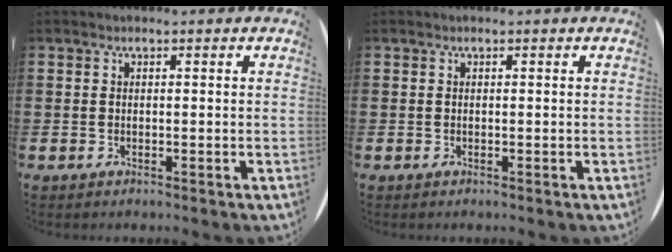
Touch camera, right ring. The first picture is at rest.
{"total": 0.0}